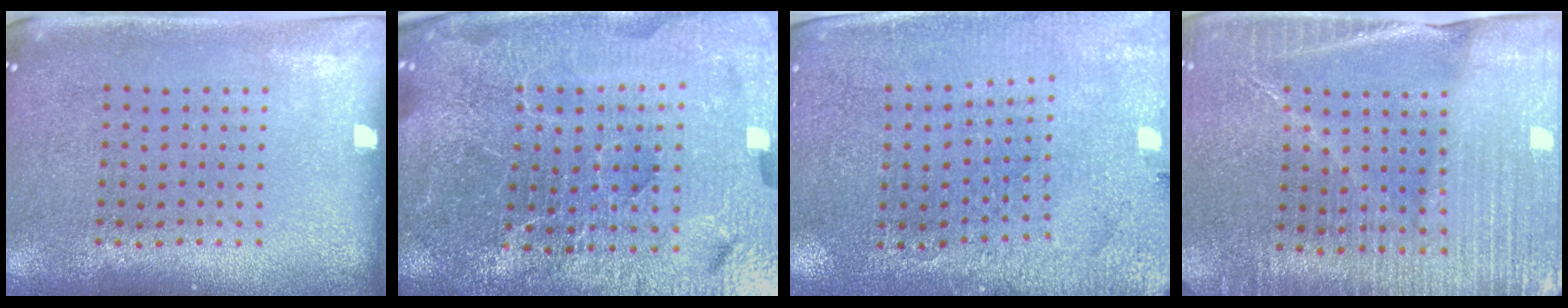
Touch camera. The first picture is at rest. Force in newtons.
{"total": 6.9, "press": 6.0, "slide": 3.3}
{"total": 2.8, "press": 2.8, "slide": 0.5}
{"total": 4.3, "press": 4.0, "slide": 1.6}